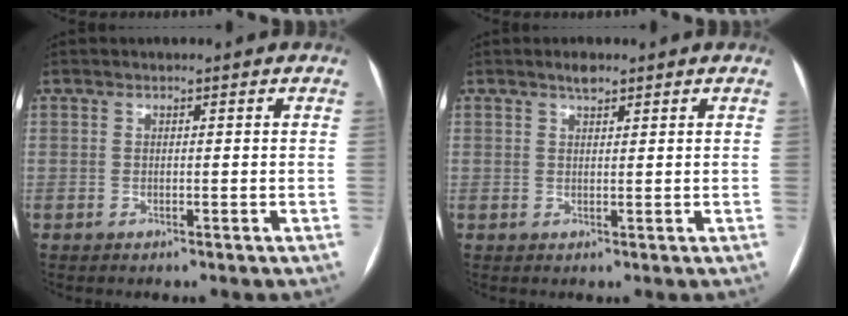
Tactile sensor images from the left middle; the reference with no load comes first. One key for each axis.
{"total": 1.8, "fx": 1.4, "fy": 0.5, "fz": 1.0, "tx": -0.019, "ty": 0.004, "tz": 0.025}